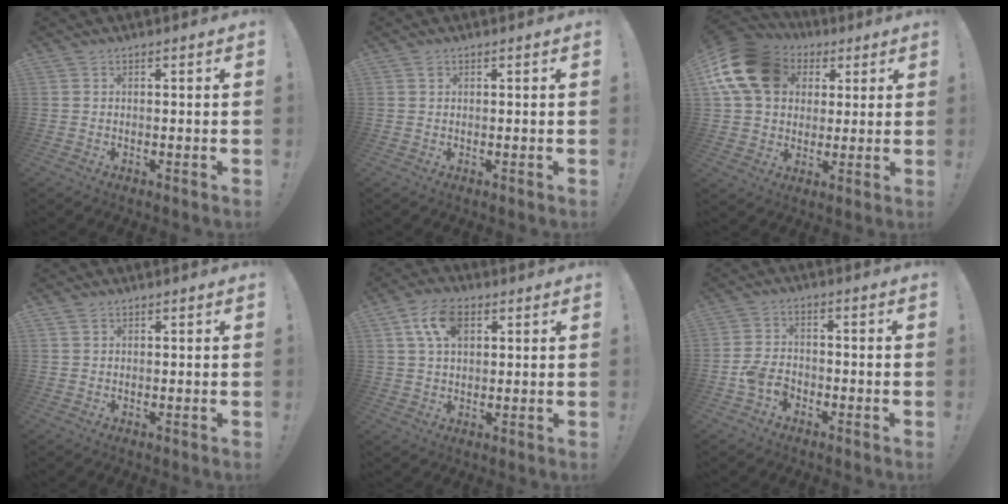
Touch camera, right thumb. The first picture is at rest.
{"total": 0.6, "force": [0.4, 0.5, 0.1], "torque": [0.001, -0.001, 0.007]}
{"total": 18.3, "force": [6.2, 13.9, 10.1], "torque": [-0.181, -0.012, 0.125]}
{"total": 1.3, "force": [0.9, 0.8, 0.5], "torque": [-0.006, -0.002, 0.017]}
{"total": 9.9, "force": [4.1, 5.9, 6.9], "torque": [-0.121, 0.004, 0.079]}
{"total": 6.5, "force": [-3.7, 4.1, 3.4], "torque": [-0.072, 0.019, -0.065]}